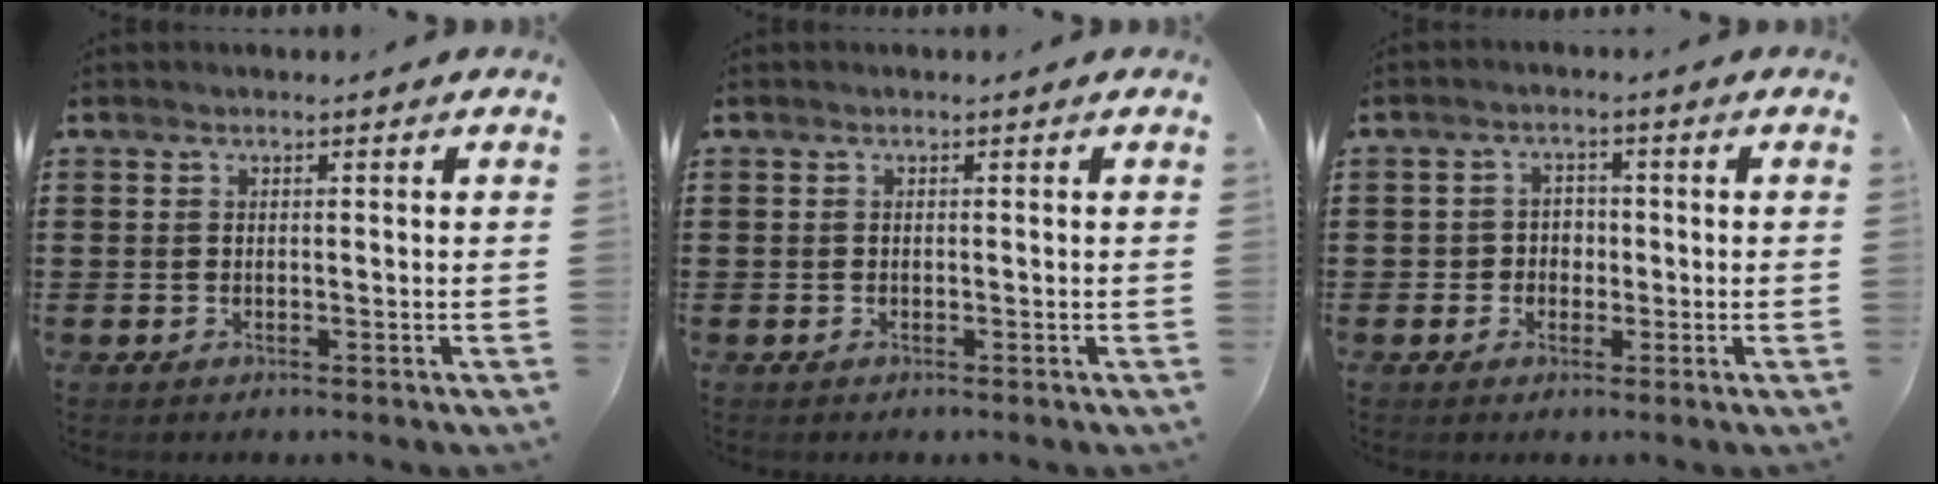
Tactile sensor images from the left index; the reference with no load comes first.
{"total": 0.0}
{"total": 2.6, "force": [-0.7, 2.3, 0.8], "torque": [-0.024, 0.007, -0.019]}